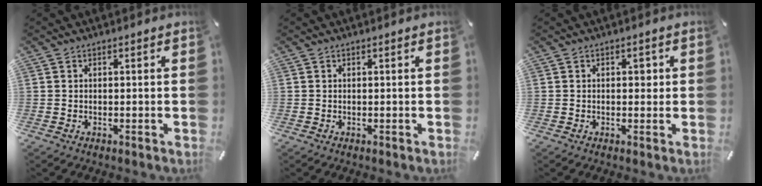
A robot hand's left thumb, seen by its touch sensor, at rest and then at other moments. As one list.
[{"total": 0.0}, {"total": 1.9, "force": [0.3, 1.4, 1.4], "torque": [-0.004, -0.002, -0.004]}]